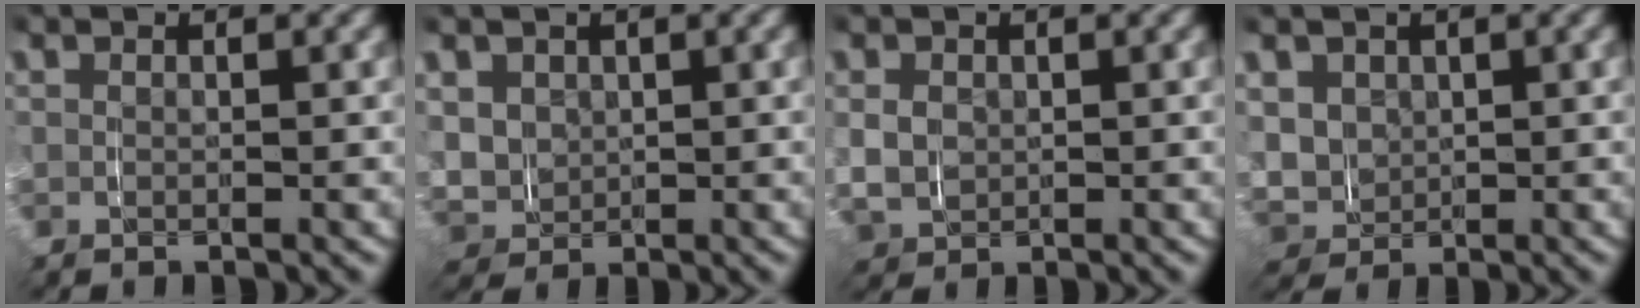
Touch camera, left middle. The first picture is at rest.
{"total": 5.6, "force": [0.2, 5.3, 1.8], "torque": [-0.080, -0.026, 0.010]}
{"total": 3.6, "force": [-0.4, 3.3, 1.2], "torque": [-0.058, -0.017, 0.002]}
{"total": 6.6, "force": [0.1, 6.2, 2.1], "torque": [-0.088, -0.033, 0.008]}